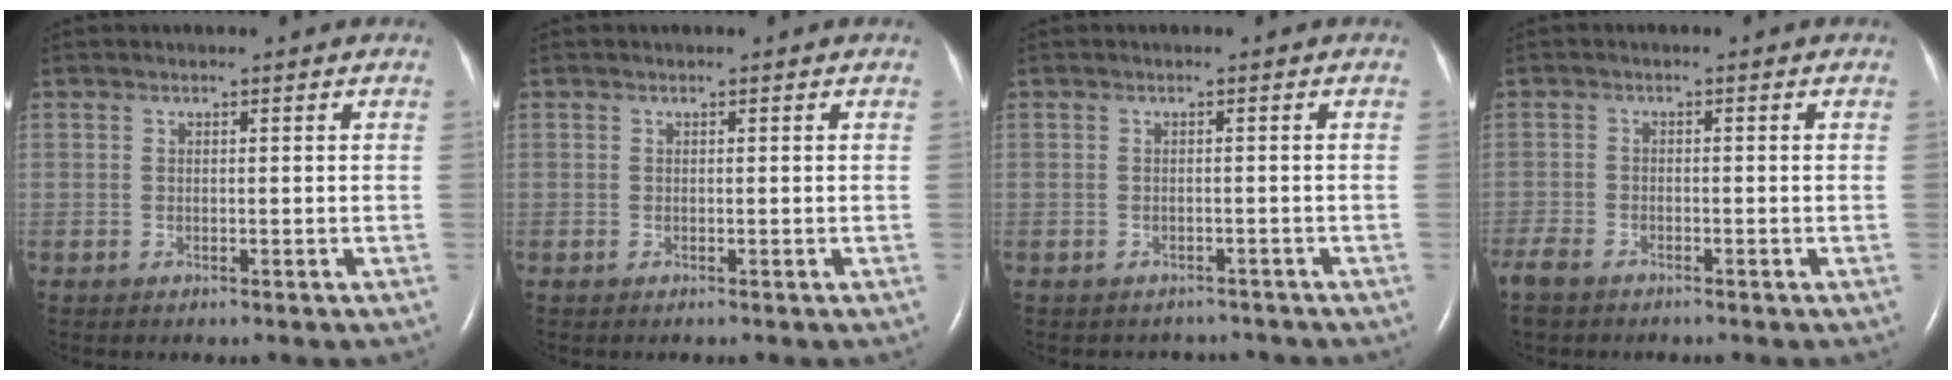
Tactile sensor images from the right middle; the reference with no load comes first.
{"total": 0.0}
{"total": 3.0, "force": [-2.7, 1.2, -0.3], "torque": [0.001, 0.006, -0.034]}
{"total": 4.4, "force": [-3.6, 1.6, 2.0], "torque": [-0.046, -0.009, -0.066]}